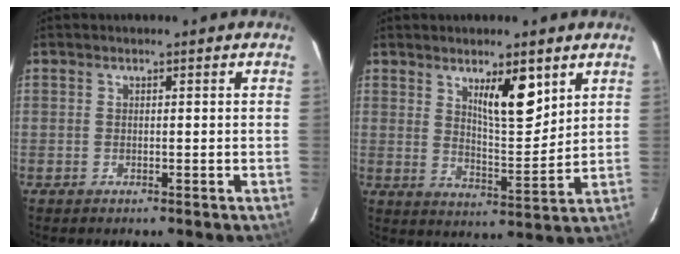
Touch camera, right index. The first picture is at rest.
{"total": 8.2, "force": [4.5, 1.9, 6.6], "torque": [-0.110, -0.011, 0.078]}